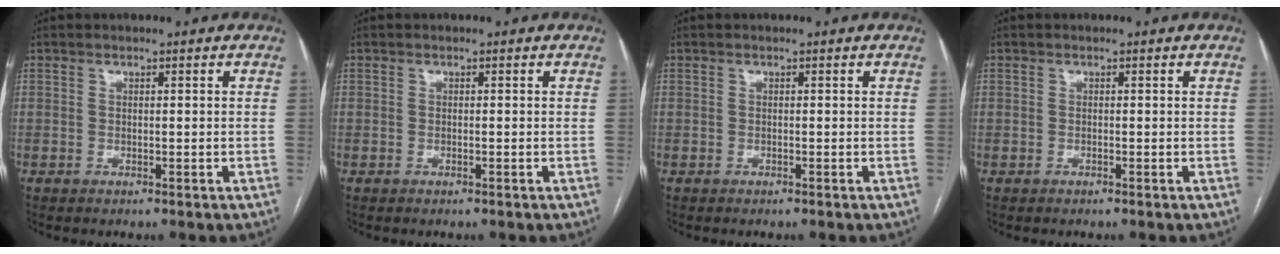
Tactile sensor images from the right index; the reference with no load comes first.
{"total": 0.0}
{"total": 0.0}
{"total": 0.0}